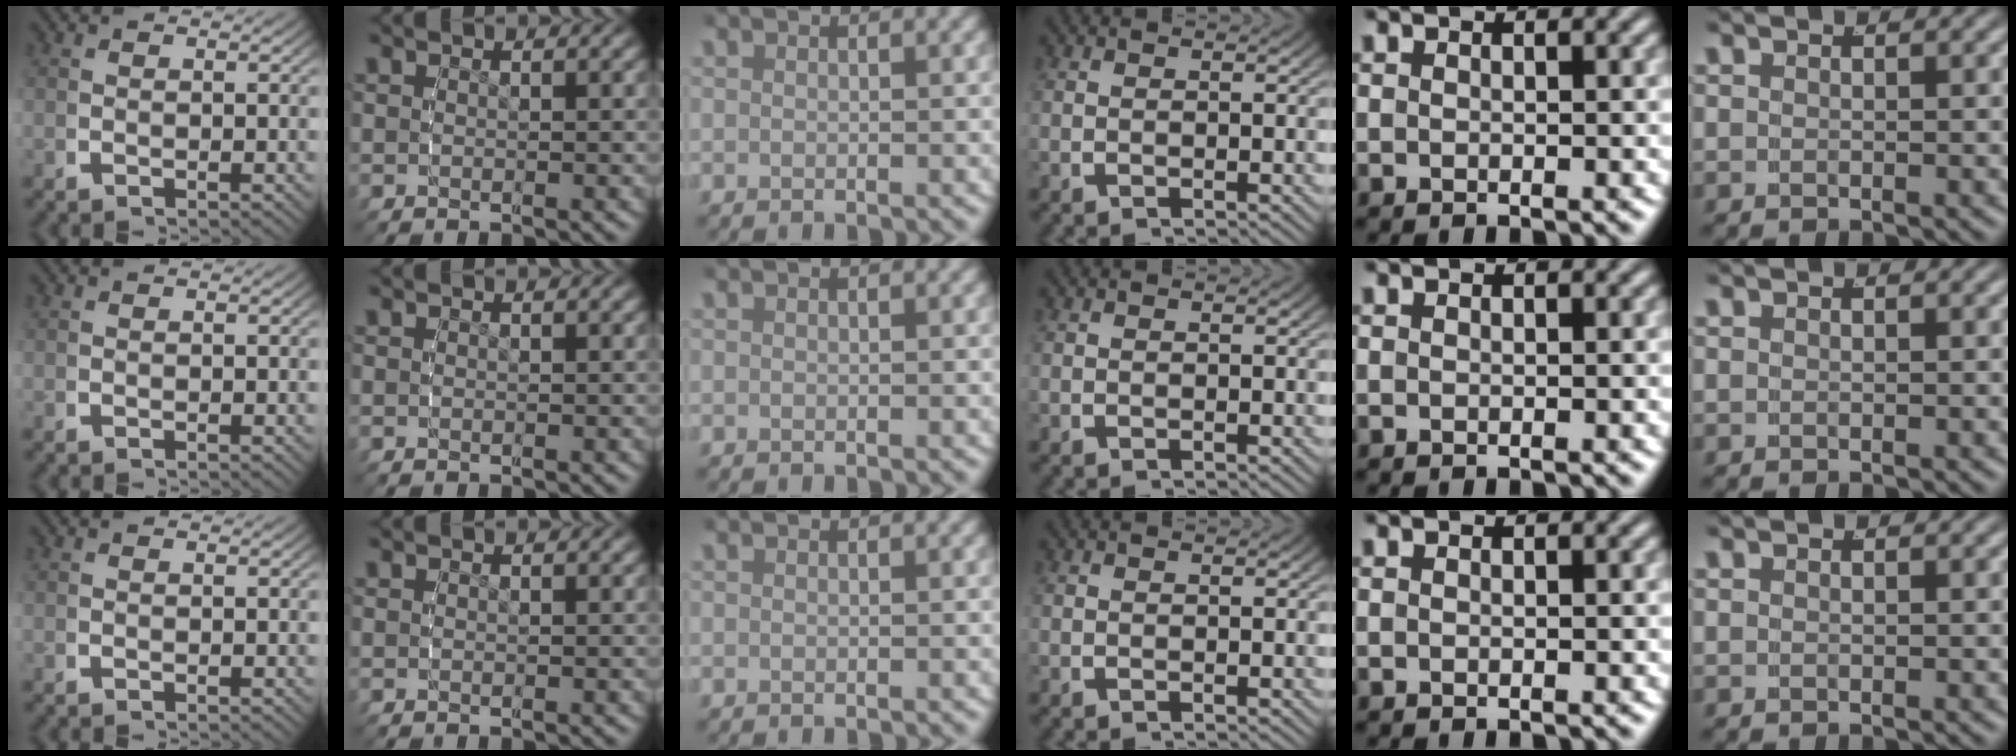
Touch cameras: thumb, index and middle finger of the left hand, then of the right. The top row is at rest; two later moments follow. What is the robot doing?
{"motion": "reach", "object": "jacket"}